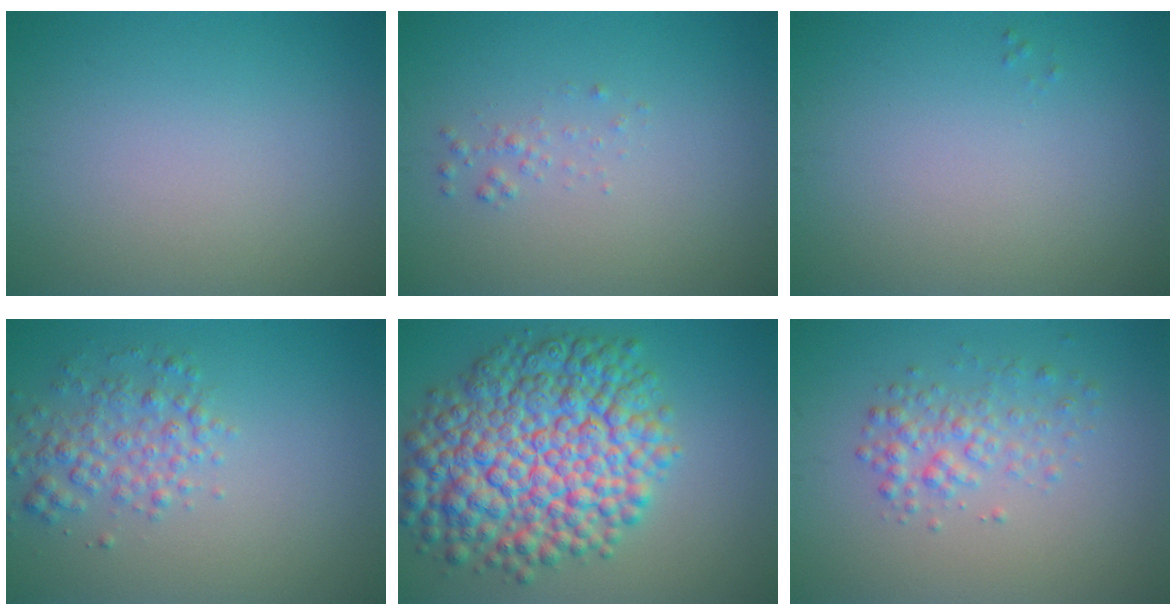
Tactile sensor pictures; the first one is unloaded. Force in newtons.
{"total": 0.8, "press": 0.8, "slide": 0.1}
{"total": 0.0}
{"total": 3.1, "press": 3.1, "slide": 0.1}
{"total": 12.3, "press": 12.3, "slide": 0.3}
{"total": 2.5, "press": 2.5, "slide": 0.1}